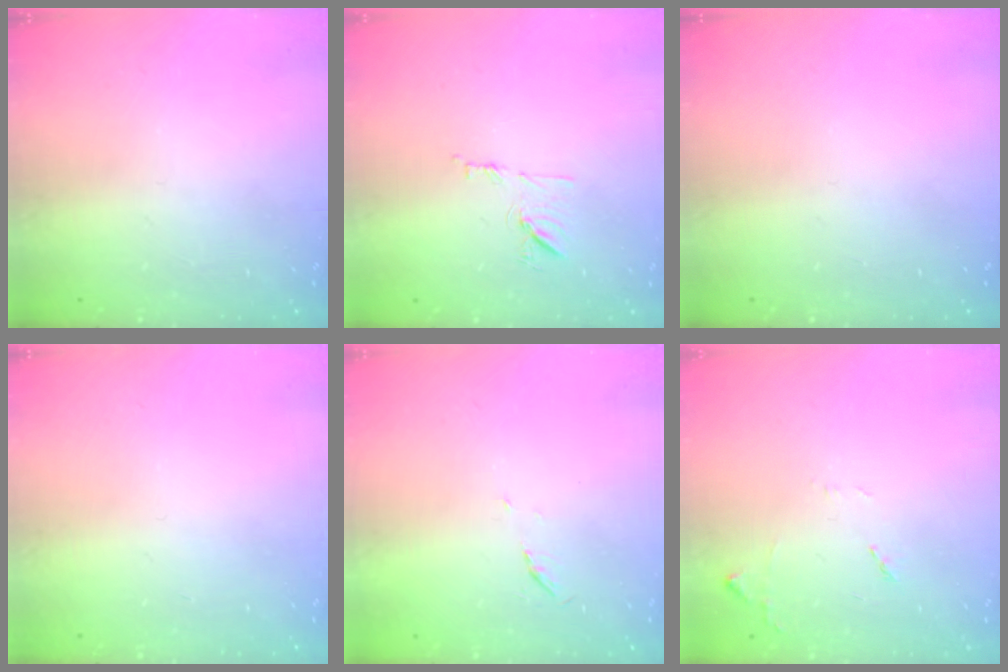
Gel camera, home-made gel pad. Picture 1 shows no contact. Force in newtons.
{"total": 7.5, "press": 7.5, "slide": 0.8}
{"total": 0.0}
{"total": 0.0}
{"total": 3.5, "press": 3.4, "slide": 0.5}
{"total": 6.8, "press": 6.8, "slide": 0.9}